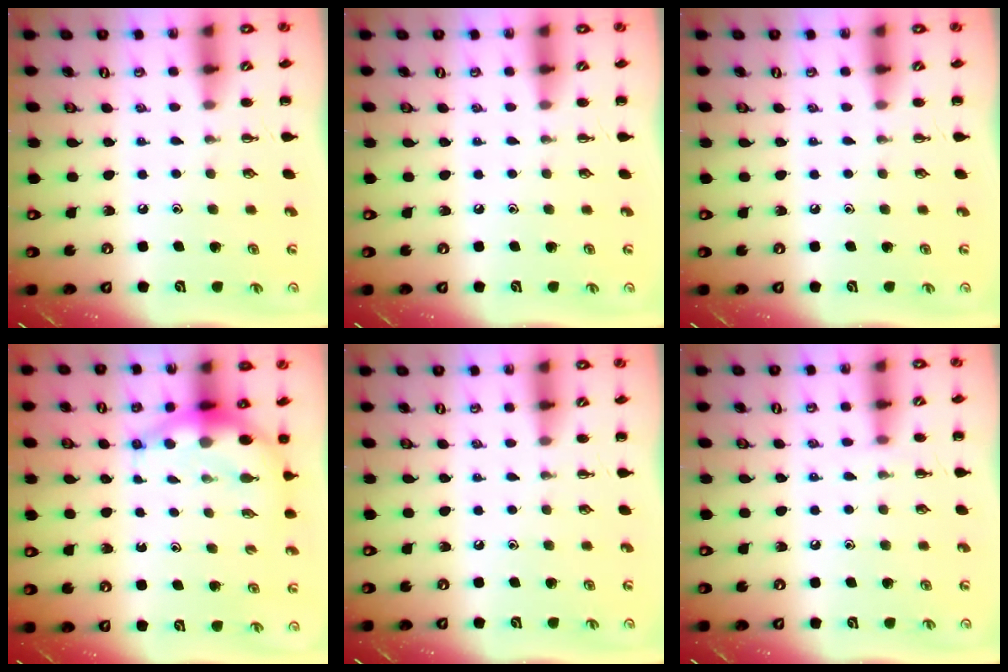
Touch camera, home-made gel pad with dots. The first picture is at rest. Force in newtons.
{"total": 0.0}
{"total": 0.0}
{"total": 6.5, "press": 6.3, "slide": 1.5}
{"total": 0.0}
{"total": 6.6, "press": 6.2, "slide": 2.1}